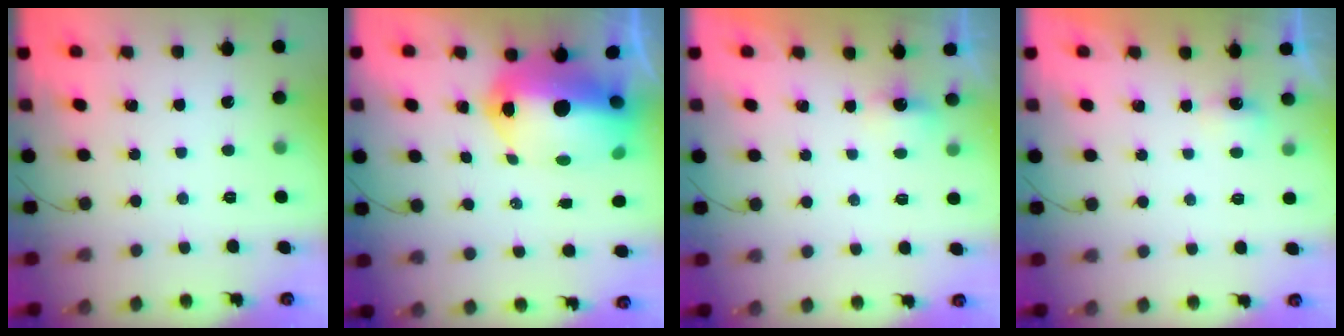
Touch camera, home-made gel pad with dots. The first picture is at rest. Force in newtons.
{"total": 17.9, "press": 17.5, "slide": 3.8}
{"total": 1.8, "press": 1.6, "slide": 0.8}
{"total": 2.4, "press": 2.3, "slide": 0.6}